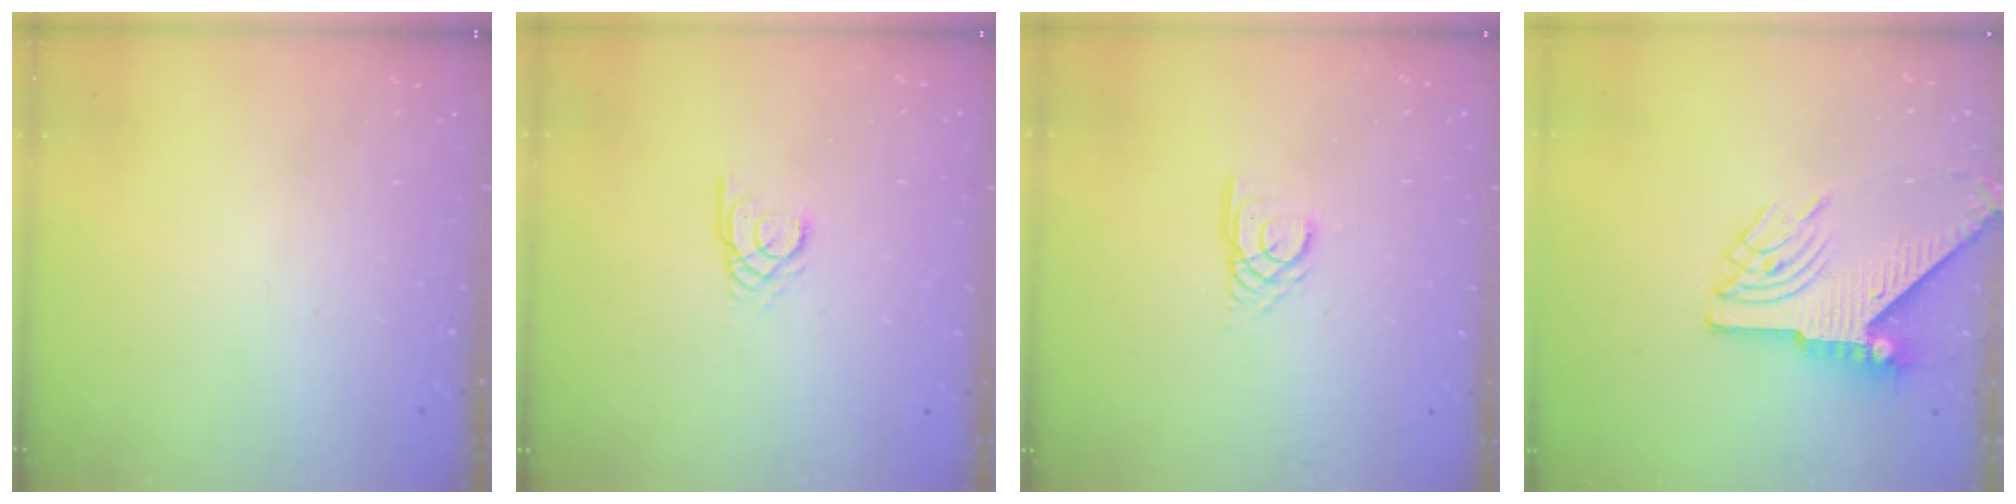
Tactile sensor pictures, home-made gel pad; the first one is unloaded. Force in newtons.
{"total": 2.4, "press": 2.4, "slide": 0.3}
{"total": 2.3, "press": 2.3, "slide": 0.1}
{"total": 8.0, "press": 7.9, "slide": 1.2}